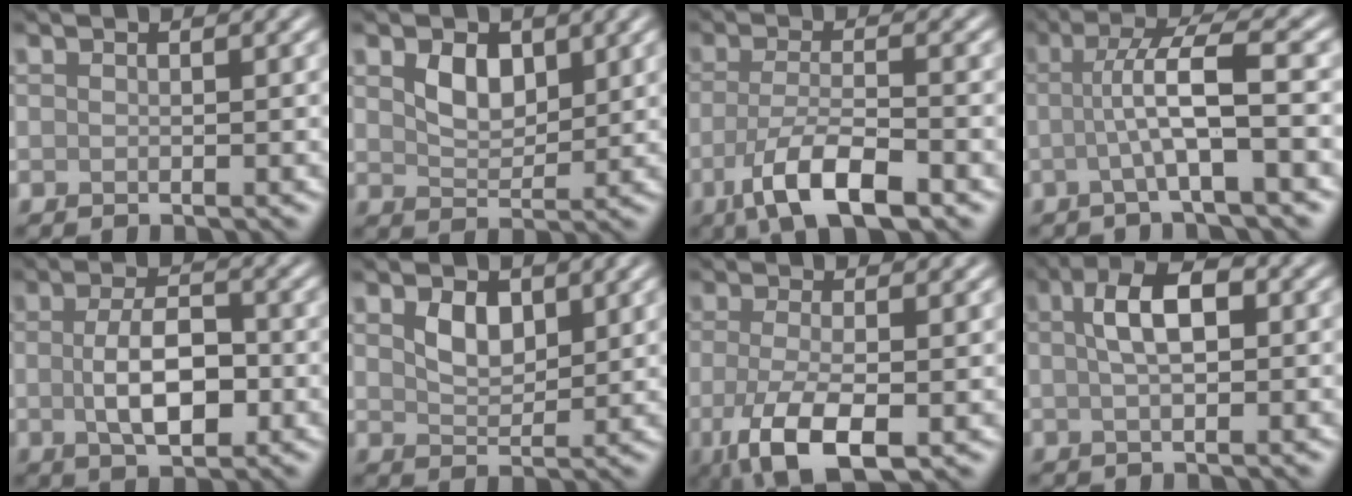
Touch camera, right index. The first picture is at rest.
{"total": 3.0, "force": [1.4, 1.9, 1.9], "torque": [-0.041, -0.002, 0.028]}
{"total": 6.3, "force": [-3.0, 2.0, 5.2], "torque": [-0.100, -0.006, -0.059]}
{"total": 5.2, "force": [-0.6, 0.7, 5.2], "torque": [-0.091, 0.009, -0.016]}
{"total": 5.3, "force": [-0.6, 2.5, 4.6], "torque": [-0.088, -0.001, -0.009]}
{"total": 2.7, "force": [1.3, 1.6, 1.7], "torque": [-0.036, -0.001, 0.028]}
{"total": 6.2, "force": [-1.9, 2.3, 5.5], "torque": [-0.120, -0.016, -0.035]}
{"total": 4.5, "force": [0.7, 1.9, 4.0], "torque": [-0.069, 0.012, 0.007]}